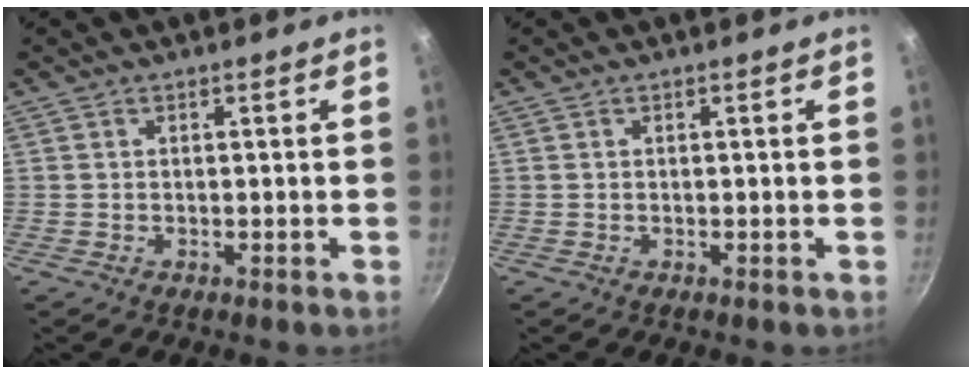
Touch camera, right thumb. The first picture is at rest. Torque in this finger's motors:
{"motor_torque": [0.00, 0.00, 0.05, -0.60, 0.04]}